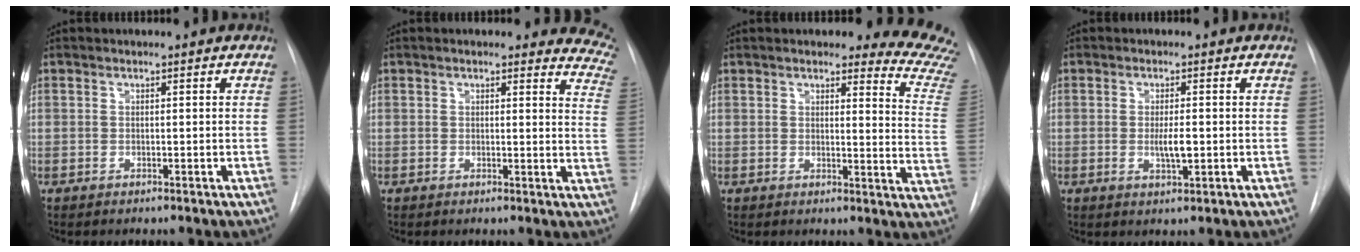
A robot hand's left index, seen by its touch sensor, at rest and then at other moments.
{"total": 9.6, "force": [8.6, 2.9, 3.3], "torque": [0.003, -0.031, 0.052]}
{"total": 12.8, "force": [12.3, 1.3, 3.3], "torque": [-0.006, -0.101, 0.097]}
{"total": 3.0, "force": [-0.3, 0.7, 2.9], "torque": [-0.050, -0.004, -0.004]}